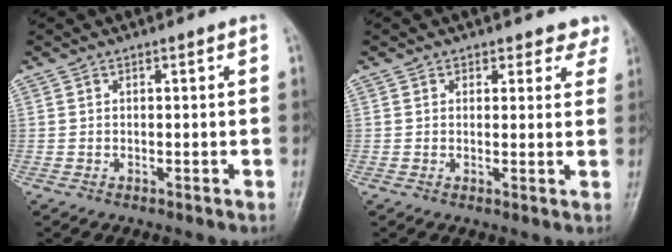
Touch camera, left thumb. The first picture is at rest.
{"total": 4.7, "force": [3.8, 2.7, -0.1], "torque": [0.049, -0.018, 0.024]}